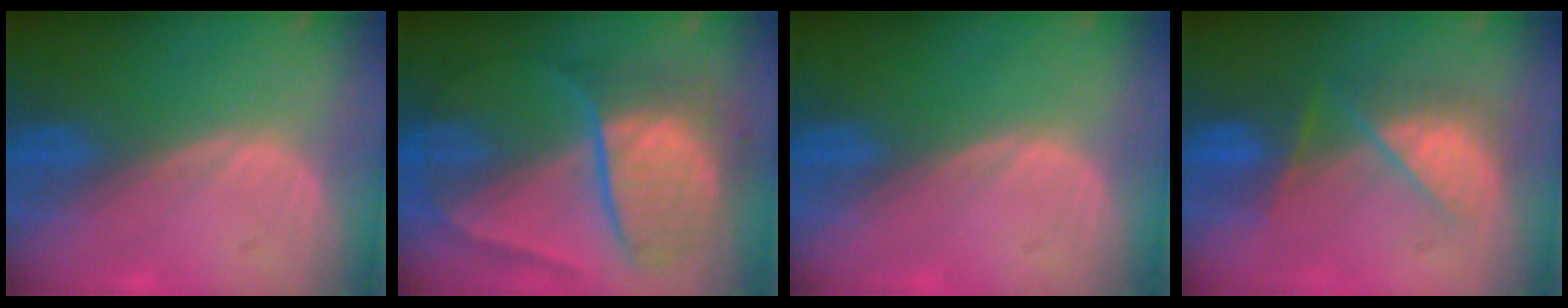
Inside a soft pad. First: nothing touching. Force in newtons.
{"total": 10.2, "press": 10.1, "slide": 1.1}
{"total": 0.0}
{"total": 7.3, "press": 7.1, "slide": 1.7}